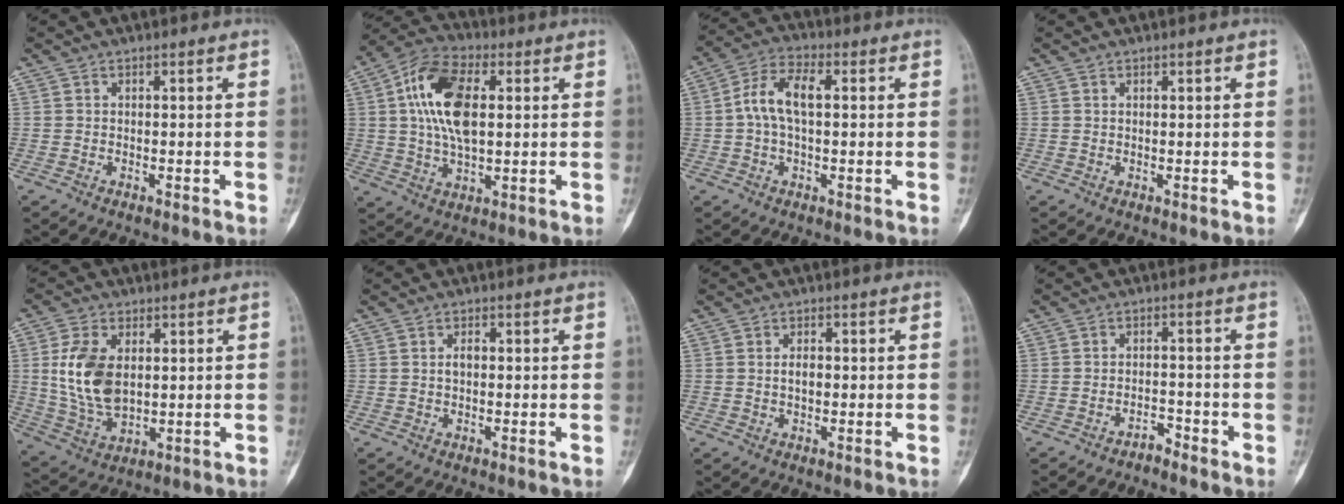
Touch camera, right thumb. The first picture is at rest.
{"total": 14.3, "force": [2.5, 7.5, 11.9], "torque": [-0.221, 0.013, 0.042]}
{"total": 8.1, "force": [0.7, 4.1, 6.9], "torque": [-0.135, 0.028, 0.009]}
{"total": 0.0}
{"total": 12.2, "force": [2.0, 7.5, 9.4], "torque": [-0.175, -0.008, 0.048]}
{"total": 1.7, "force": [0.2, 1.1, 1.3], "torque": [-0.017, 0.009, 0.002]}
{"total": 2.4, "force": [0.1, 1.5, 1.8], "torque": [-0.024, 0.007, 0.001]}
{"total": 2.2, "force": [-2.0, 0.8, 0.2], "torque": [0.002, 0.018, -0.034]}